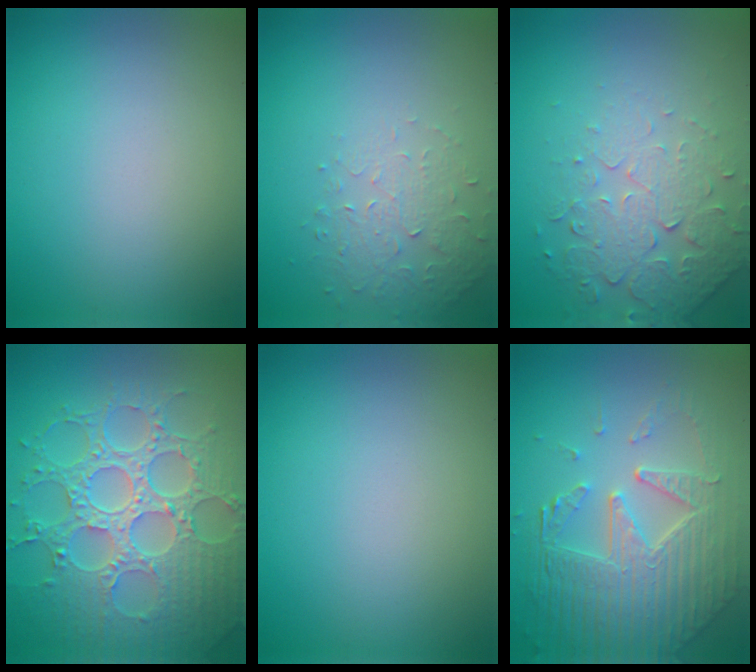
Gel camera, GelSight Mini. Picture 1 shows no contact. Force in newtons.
{"total": 1.6, "press": 1.1, "slide": 1.2}
{"total": 5.1, "press": 3.6, "slide": 3.6}
{"total": 8.7, "press": 6.3, "slide": 6.0}
{"total": 0.0}
{"total": 7.4, "press": 5.4, "slide": 5.0}